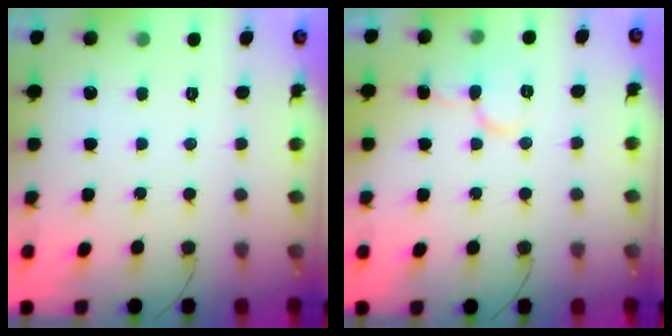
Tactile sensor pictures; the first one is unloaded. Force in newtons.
{"total": 8.1, "press": 8.0, "slide": 1.0}